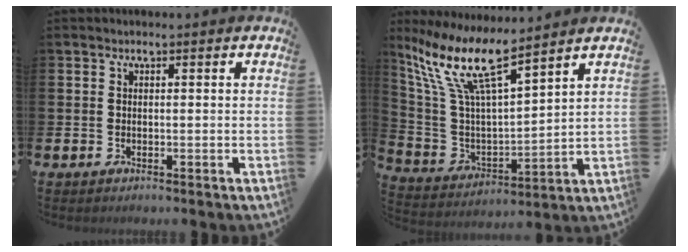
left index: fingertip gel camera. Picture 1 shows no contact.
{"total": 11.1, "force": [8.4, 2.3, 6.9], "torque": [-0.166, -0.051, 0.144]}